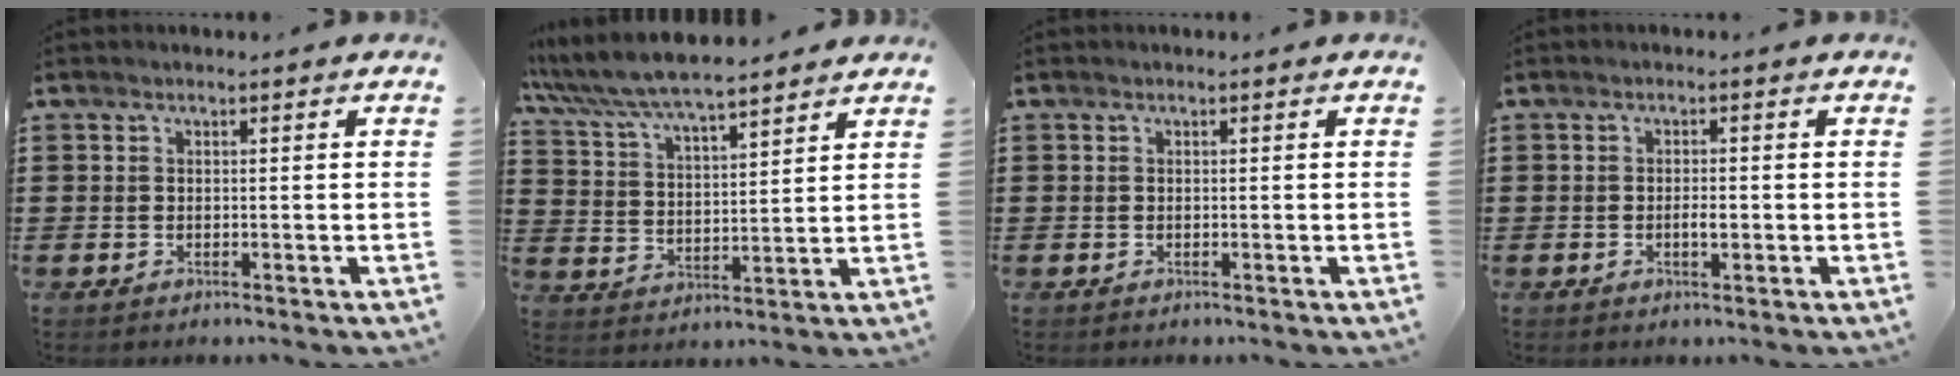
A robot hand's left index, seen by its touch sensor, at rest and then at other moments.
{"total": 6.7, "force": [6.3, 0.5, 2.4], "torque": [-0.074, -0.033, 0.108]}
{"total": 0.0}
{"total": 1.8, "force": [-0.3, 0.6, 1.7], "torque": [-0.033, 0.001, -0.006]}